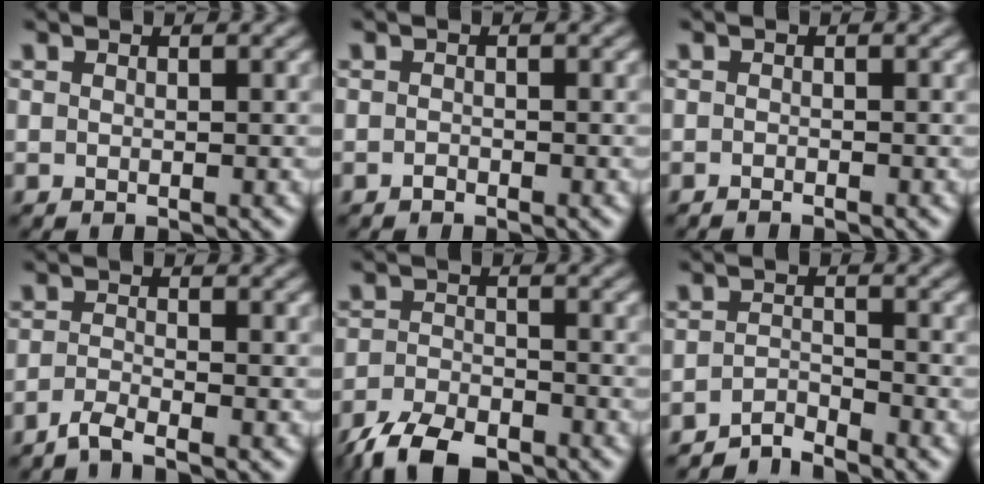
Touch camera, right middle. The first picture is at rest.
{"total": 0.5, "force": [-0.4, 0.2, 0.2], "torque": [-0.003, -0.001, -0.008]}
{"total": 0.6, "force": [-0.5, 0.0, 0.2], "torque": [-0.002, 0.000, -0.011]}
{"total": 1.9, "force": [-1.5, 0.2, 1.1], "torque": [-0.024, -0.003, -0.041]}
{"total": 6.2, "force": [-4.8, 2.3, 3.0], "torque": [-0.052, -0.007, -0.096]}
{"total": 2.1, "force": [-2.1, 0.1, 0.4], "torque": [-0.006, 0.006, -0.046]}